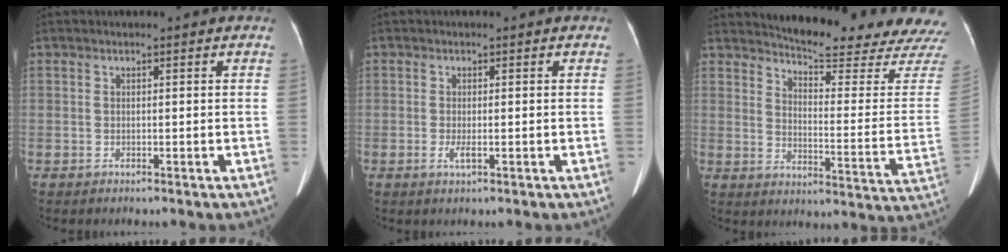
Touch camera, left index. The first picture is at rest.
{"total": 1.4, "force": [-0.6, 0.3, 1.3], "torque": [-0.030, -0.007, -0.011]}
{"total": 20.4, "force": [19.6, -0.2, 5.8], "torque": [-0.093, -0.124, 0.234]}